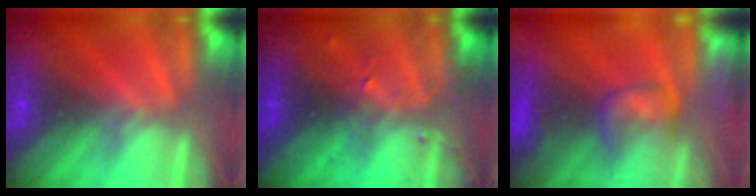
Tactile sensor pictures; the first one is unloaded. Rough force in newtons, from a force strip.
{"total": 3.5}
{"total": 7.0}